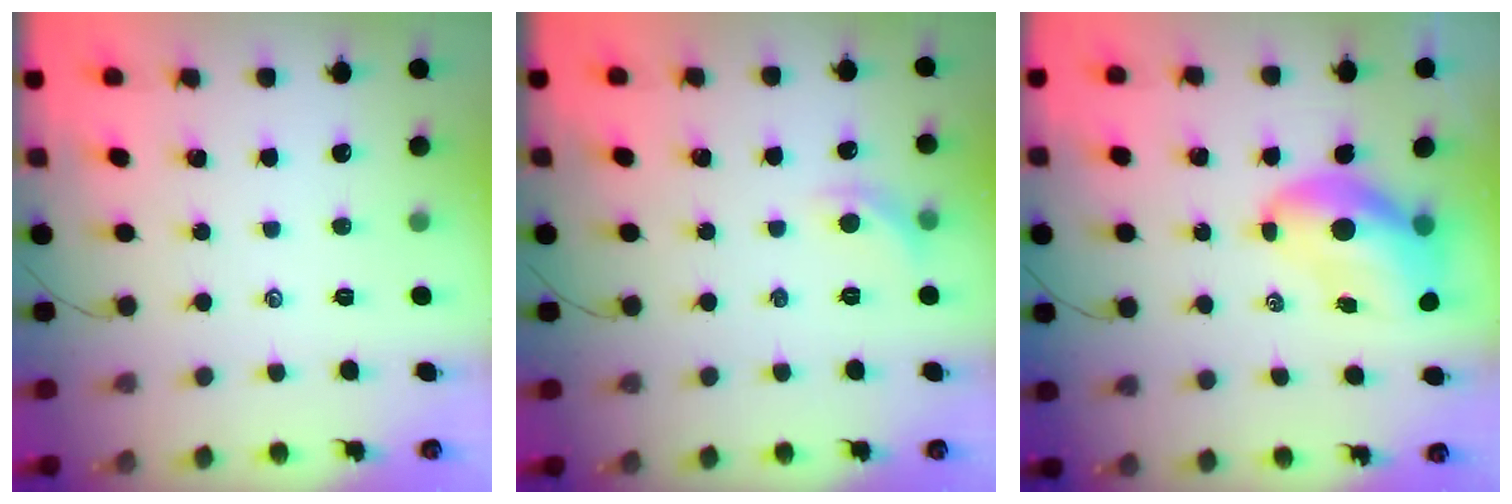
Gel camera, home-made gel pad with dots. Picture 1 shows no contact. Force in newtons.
{"total": 6.0, "press": 5.8, "slide": 1.4}
{"total": 10.5, "press": 10.2, "slide": 2.5}